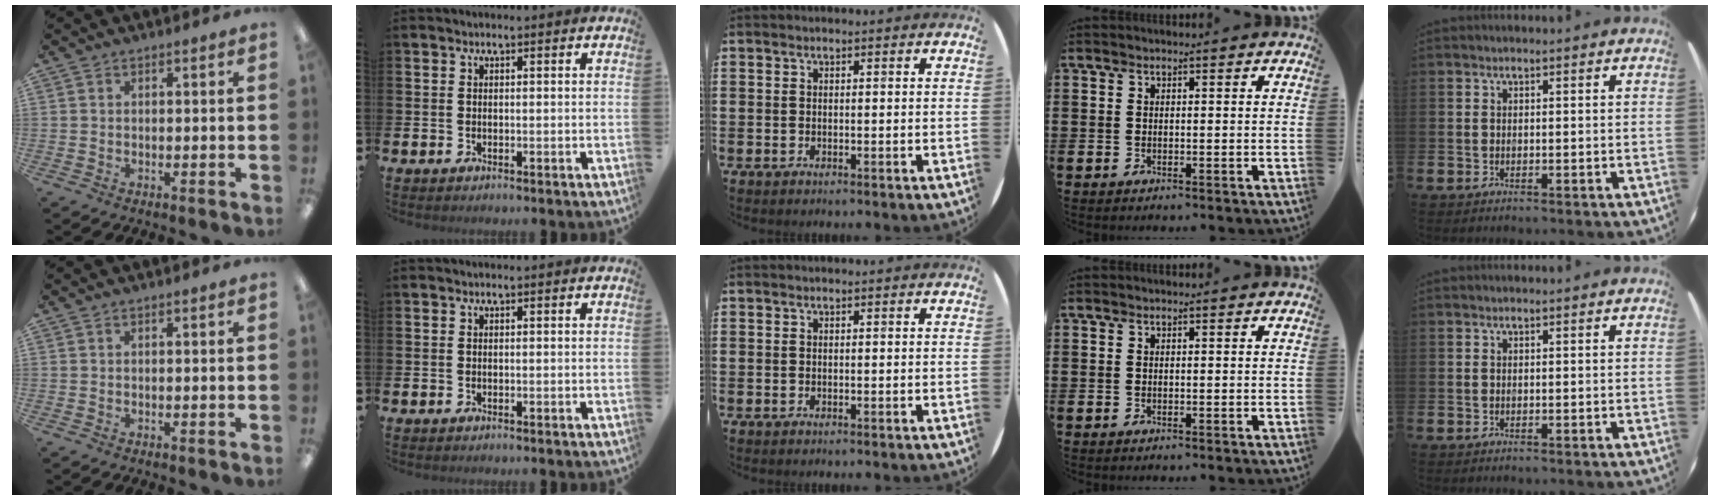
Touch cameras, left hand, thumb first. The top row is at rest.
{}